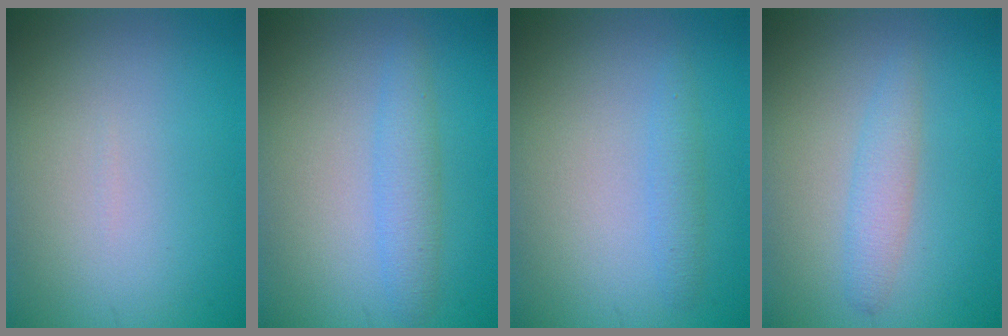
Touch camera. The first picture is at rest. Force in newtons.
{"total": 2.5, "press": 2.5, "slide": 0.1}
{"total": 1.5, "press": 1.5, "slide": 0.1}
{"total": 2.1, "press": 2.1, "slide": 0.2}